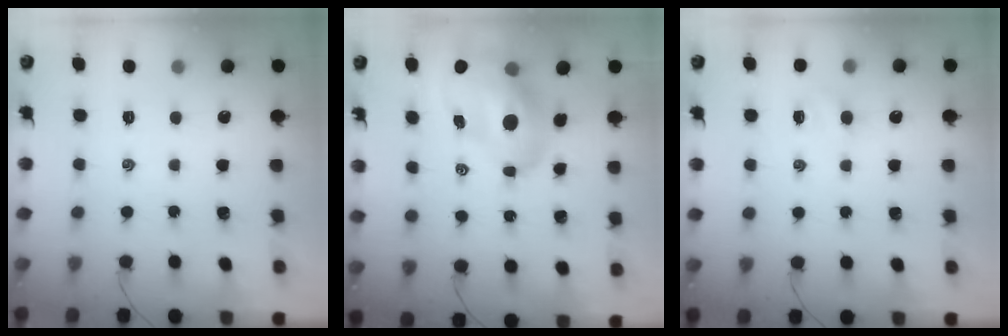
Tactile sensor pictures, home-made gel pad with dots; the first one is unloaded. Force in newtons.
{"total": 12.9, "press": 12.2, "slide": 4.0}
{"total": 2.8, "press": 2.6, "slide": 1.0}